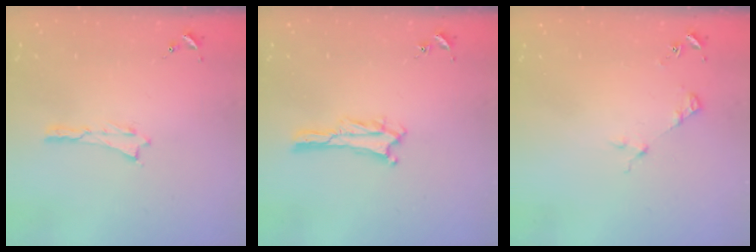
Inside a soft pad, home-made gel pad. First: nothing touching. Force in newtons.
{"total": 1.3, "press": 1.3, "slide": 0.4}
{"total": 4.0, "press": 4.0, "slide": 0.4}